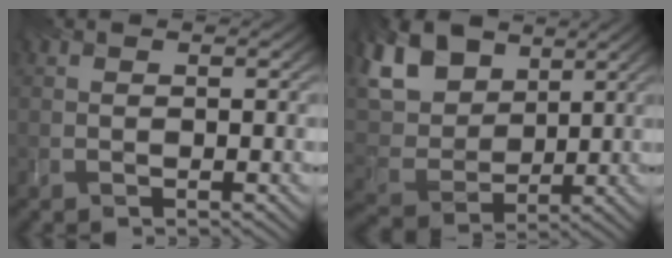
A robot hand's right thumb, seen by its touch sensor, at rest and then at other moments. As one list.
[{"total": 10.4, "force": [5.4, 6.9, 5.6], "torque": [-0.185, 0.020, 0.116]}]